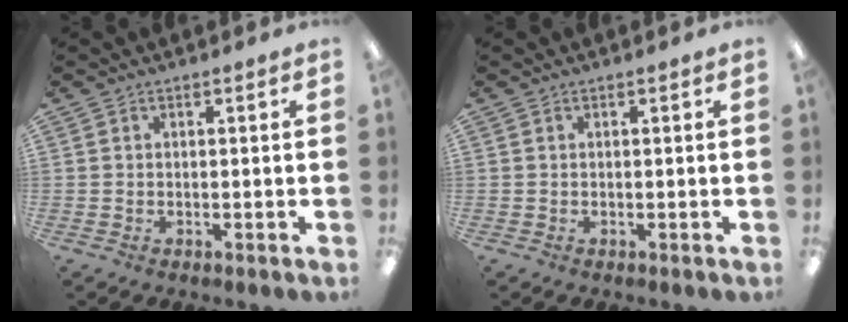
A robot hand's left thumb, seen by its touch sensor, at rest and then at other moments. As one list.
[{"total": 0.0}]